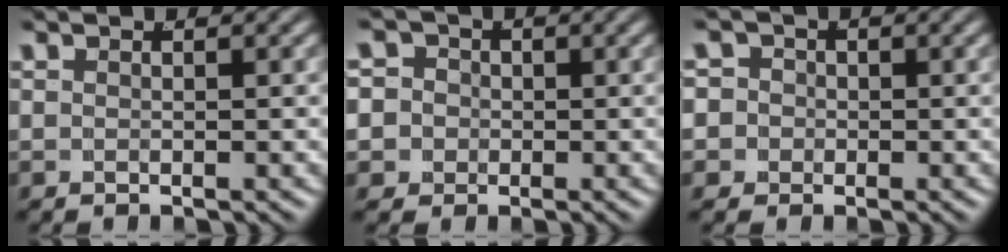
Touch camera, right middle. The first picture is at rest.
{"total": 7.0, "force": [-0.7, 6.7, 2.1], "torque": [-0.063, -0.023, -0.016]}
{"total": 5.2, "force": [-0.7, 5.0, 1.2], "torque": [-0.039, -0.012, -0.021]}